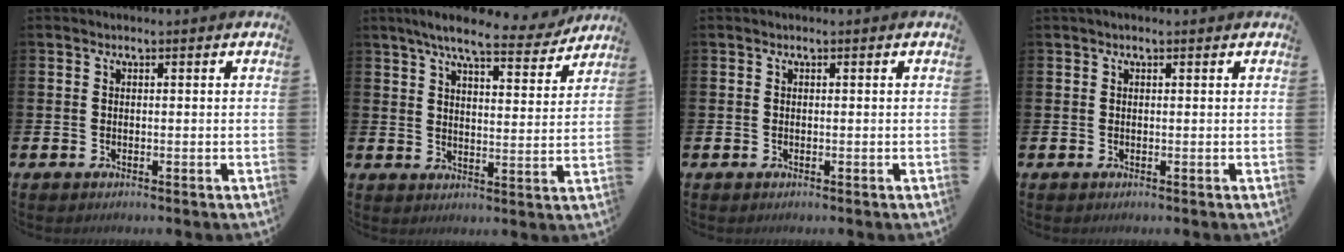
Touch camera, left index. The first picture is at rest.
{"total": 8.2, "force": [7.3, 1.2, 3.6], "torque": [-0.070, -0.035, 0.123]}
{"total": 0.0}
{"total": 0.5, "force": [0.4, 0.1, 0.4], "torque": [-0.004, 0.002, 0.005]}